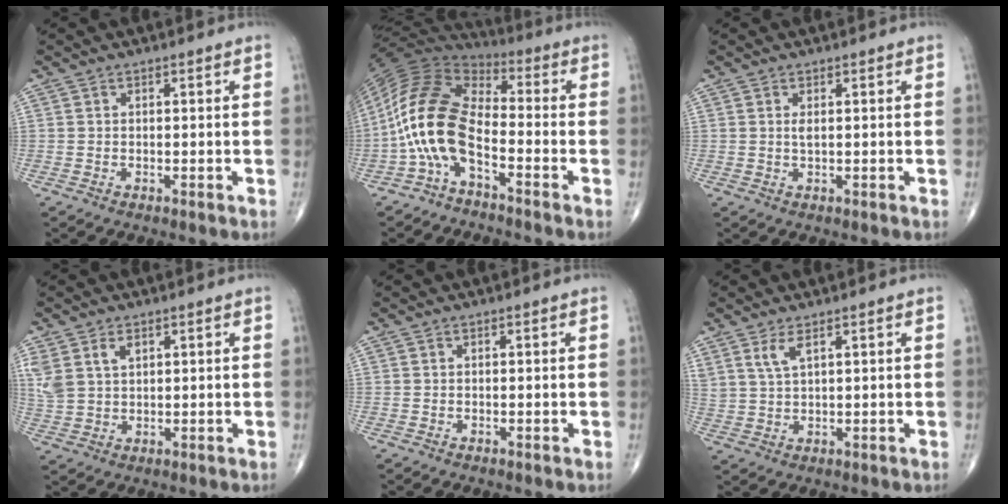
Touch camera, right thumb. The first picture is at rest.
{"total": 14.0, "force": [-4.6, 6.6, 11.4], "torque": [-0.240, 0.060, -0.102]}
{"total": 1.1, "force": [0.3, 0.3, 1.0], "torque": [-0.021, -0.002, 0.007]}
{"total": 6.7, "force": [3.0, 4.2, 4.3], "torque": [-0.095, 0.000, 0.070]}
{"total": 0.0}
{"total": 3.5, "force": [2.2, 1.0, 2.6], "torque": [-0.057, -0.012, 0.050]}